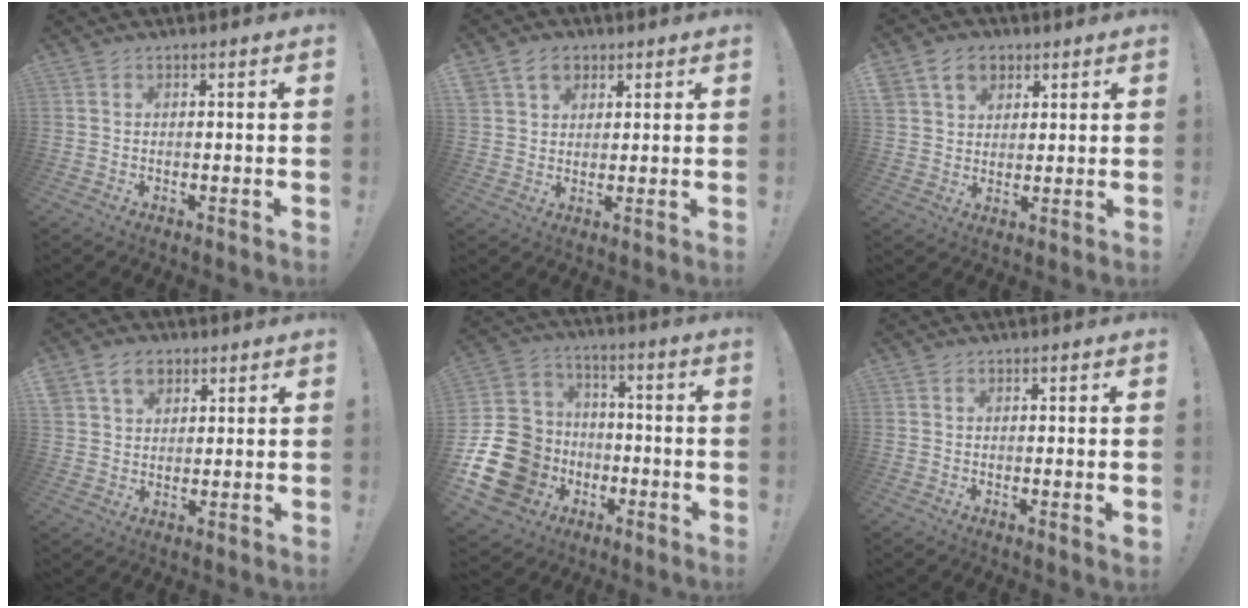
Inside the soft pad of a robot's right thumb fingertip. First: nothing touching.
{"total": 7.3, "force": [3.9, 5.6, 2.7], "torque": [-0.038, -0.011, 0.077]}
{"total": 9.6, "force": [4.9, 7.3, 3.8], "torque": [-0.056, -0.015, 0.098]}
{"total": 8.4, "force": [4.5, 6.1, 3.5], "torque": [-0.056, -0.011, 0.089]}
{"total": 22.3, "force": [-6.2, 18.9, 10.1], "torque": [-0.200, 0.039, -0.065]}
{"total": 1.1, "force": [0.2, -0.1, 1.1], "torque": [-0.018, -0.003, 0.003]}